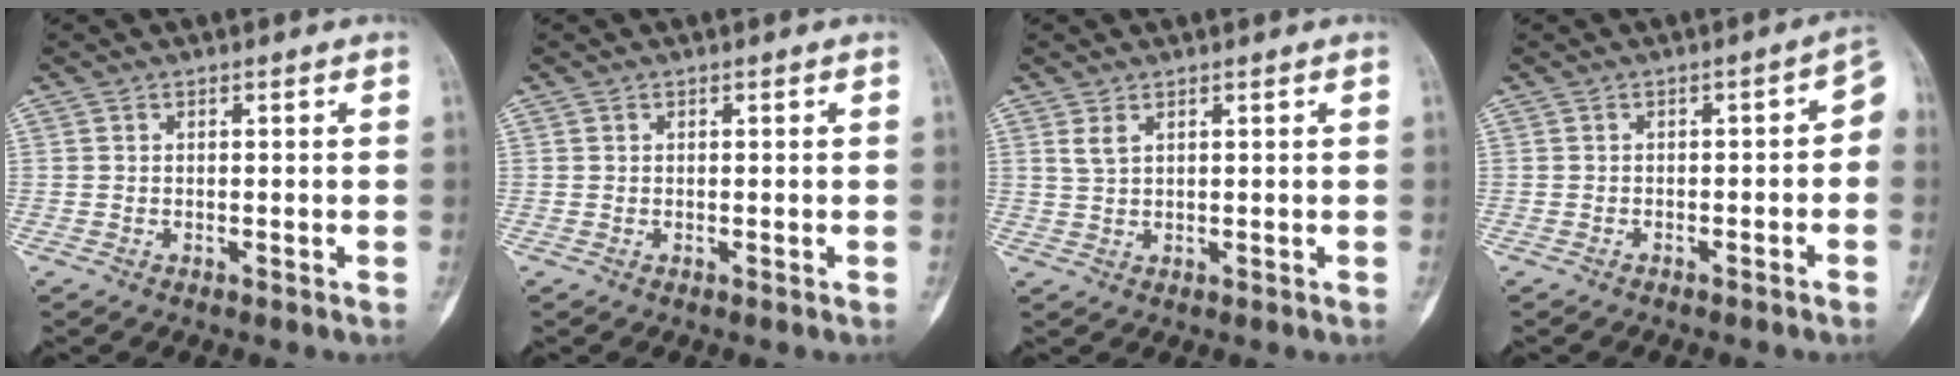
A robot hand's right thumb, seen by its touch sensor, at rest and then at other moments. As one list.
[{"total": 0.0}, {"total": 1.9, "force": [1.1, 0.8, 1.3], "torque": [-0.031, 0.000, 0.031]}, {"total": 4.7, "force": [-1.7, 2.3, 3.7], "torque": [-0.028, 0.042, -0.027]}]